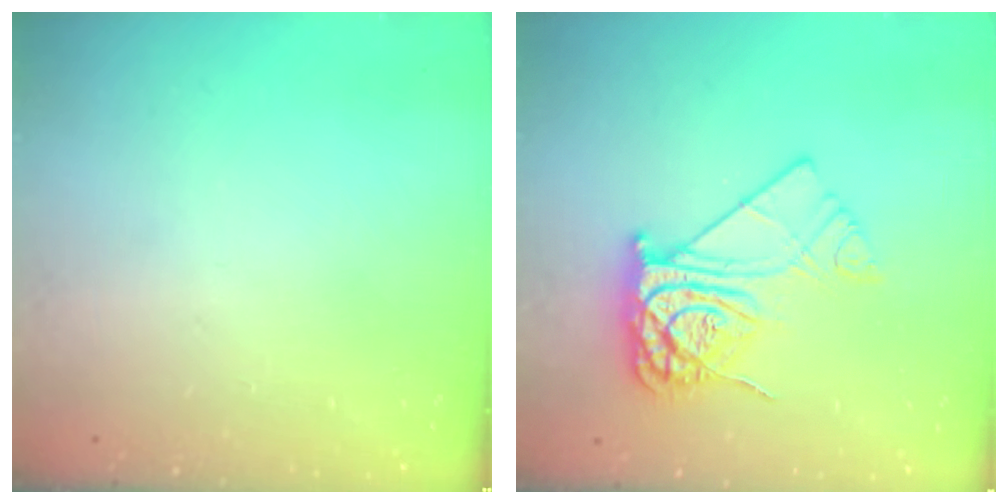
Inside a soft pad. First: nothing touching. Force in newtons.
{"total": 12.8, "press": 12.7, "slide": 1.2}